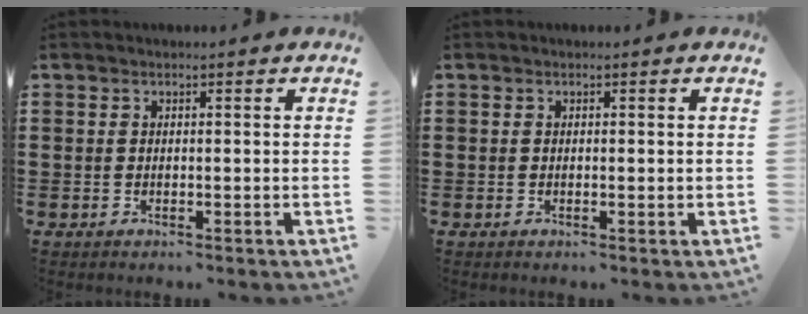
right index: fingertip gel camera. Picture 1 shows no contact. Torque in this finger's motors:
{"motor_torque": [-0.43, 0.50, -0.02, -0.01]}